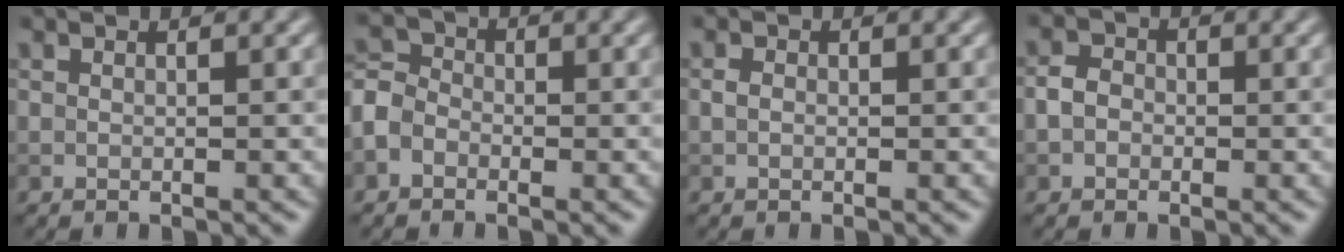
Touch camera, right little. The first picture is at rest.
{"total": 2.9, "force": [-1.3, 2.3, 1.2], "torque": [-0.028, 0.006, -0.037]}
{"total": 0.7, "force": [0.0, 0.5, 0.5], "torque": [-0.012, 0.000, -0.001]}
{"total": 1.8, "force": [-0.5, 1.5, 0.8], "torque": [-0.012, 0.001, -0.016]}